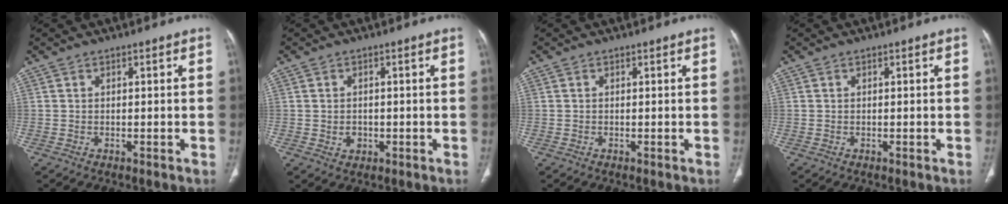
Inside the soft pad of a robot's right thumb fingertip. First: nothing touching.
{"total": 2.2, "force": [-0.4, 1.8, 1.1], "torque": [-0.008, 0.003, -0.001]}
{"total": 0.0}
{"total": 0.0}